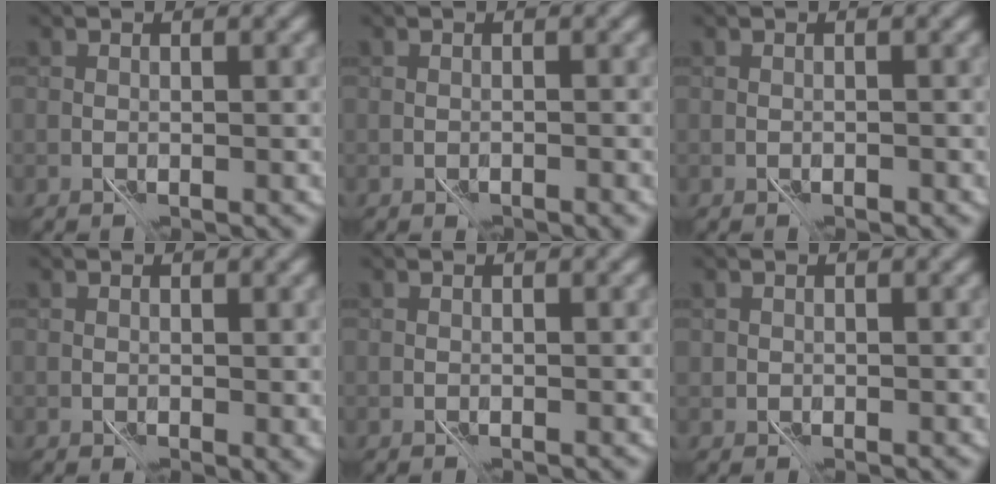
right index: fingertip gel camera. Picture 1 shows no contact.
{"total": 1.1, "force": [-0.8, 0.4, 0.7], "torque": [-0.010, -0.004, -0.011]}
{"total": 0.8, "force": [-0.6, 0.4, 0.4], "torque": [-0.004, -0.003, -0.009]}
{"total": 1.1, "force": [0.3, 0.6, 0.9], "torque": [-0.010, -0.002, 0.007]}
{"total": 0.0}
{"total": 0.7, "force": [0.2, 0.6, 0.2], "torque": [0.000, -0.003, 0.004]}